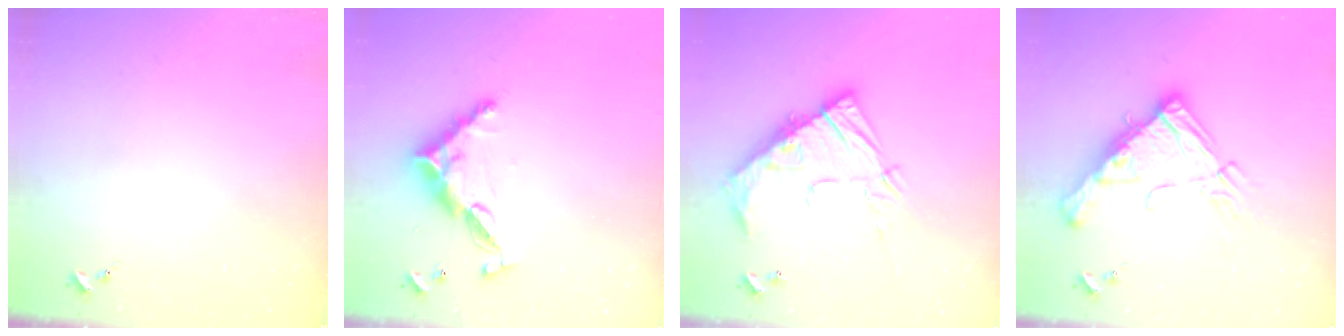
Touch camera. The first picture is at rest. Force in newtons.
{"total": 11.3, "press": 11.3, "slide": 0.3}
{"total": 15.0, "press": 15.0, "slide": 1.0}
{"total": 17.3, "press": 17.2, "slide": 1.7}